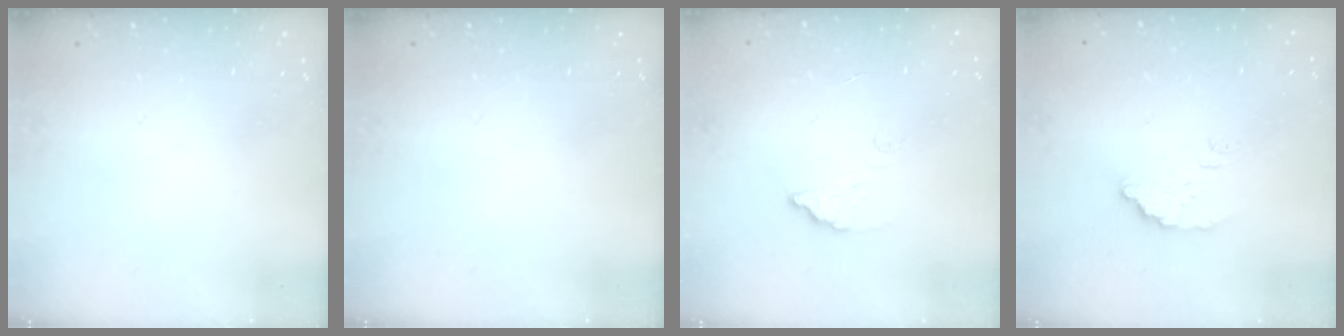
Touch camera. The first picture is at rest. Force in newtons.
{"total": 0.0}
{"total": 2.3, "press": 2.3, "slide": 0.1}
{"total": 3.0, "press": 3.0, "slide": 0.3}